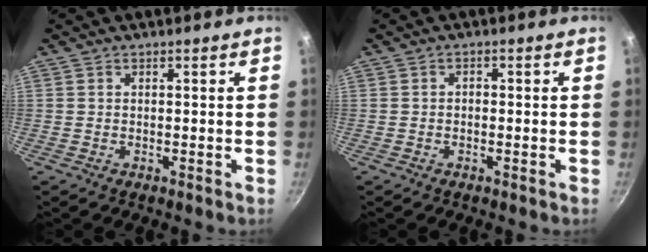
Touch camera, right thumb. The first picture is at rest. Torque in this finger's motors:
{"motor_torque": [-0.20, -0.05, -0.04, -0.13, 0.04]}